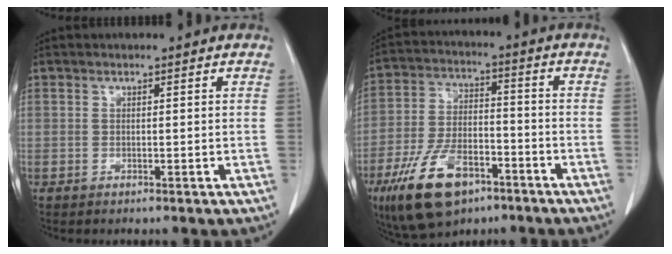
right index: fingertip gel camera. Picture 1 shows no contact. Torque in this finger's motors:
{"motor_torque": [0.04, -0.07, -0.43, -0.14]}